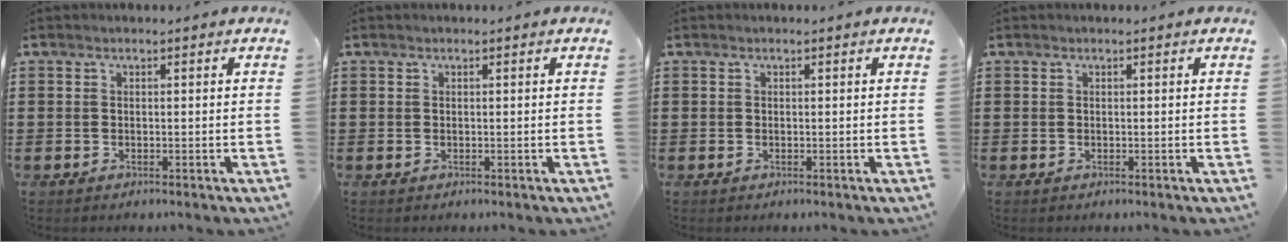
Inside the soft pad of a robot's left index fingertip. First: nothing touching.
{"total": 0.0}
{"total": 0.0}
{"total": 0.0}